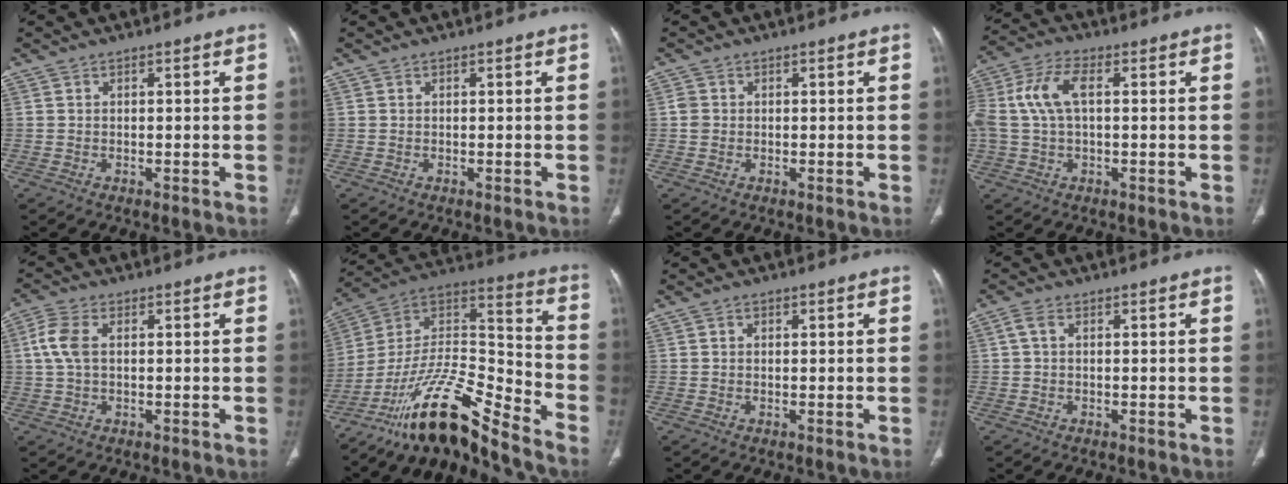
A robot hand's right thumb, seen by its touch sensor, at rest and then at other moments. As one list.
[{"total": 0.0}, {"total": 1.8, "force": [0.0, 1.6, 0.7], "torque": [-0.008, 0.003, -0.001]}, {"total": 11.5, "force": [1.7, 6.2, 9.5], "torque": [-0.221, 0.032, 0.033]}, {"total": 5.8, "force": [0.8, 3.3, 4.7], "torque": [-0.121, 0.014, 0.014]}, {"total": 18.3, "force": [-14.9, 3.1, 10.1], "torque": [-0.167, 0.108, -0.269]}, {"total": 0.7, "force": [0.3, 0.6, 0.3], "torque": [0.001, 0.001, 0.003]}, {"total": 1.7, "force": [0.3, 0.9, 1.4], "torque": [-0.034, 0.007, 0.007]}]